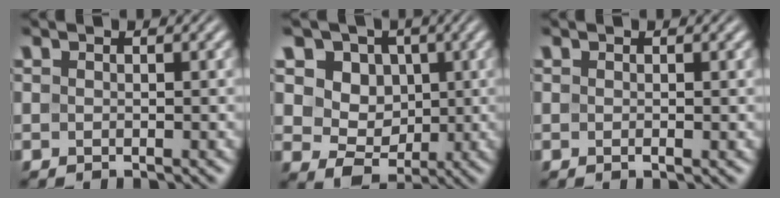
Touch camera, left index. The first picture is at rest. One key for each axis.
{"total": 8.5, "fx": 2.7, "fy": 6.9, "fz": 4.1, "tx": -0.062, "ty": 0.007, "tz": 0.035}
{"total": 0.7, "fx": 0.0, "fy": 0.1, "fz": 0.7, "tx": -0.009, "ty": -0.001, "tz": -0.001}